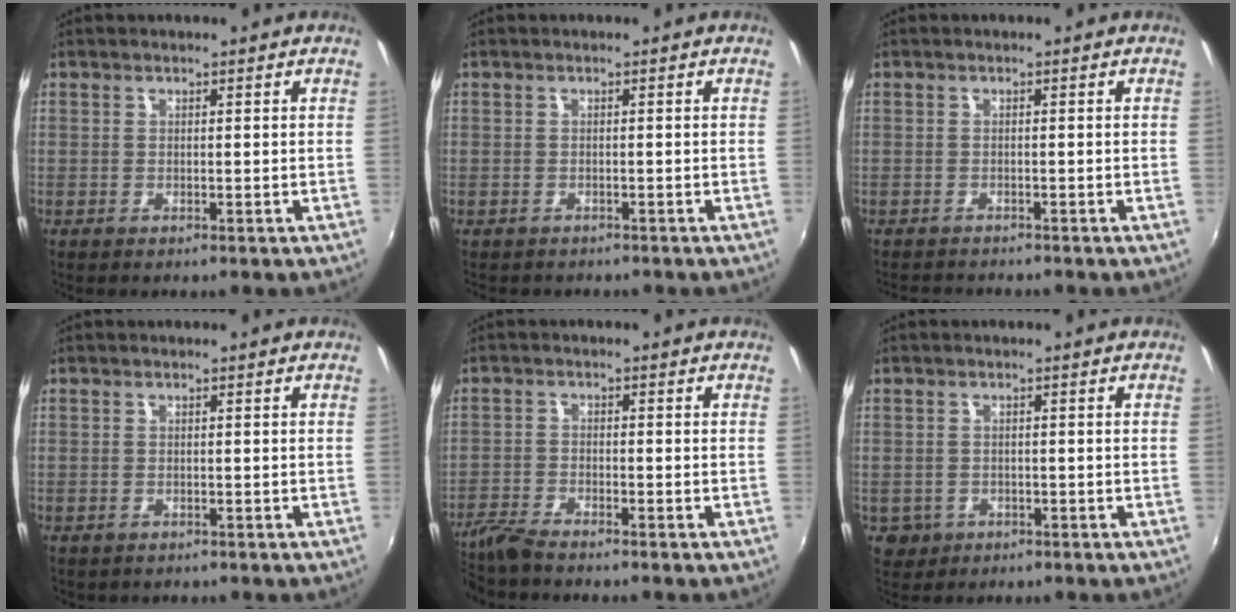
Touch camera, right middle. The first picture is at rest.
{"total": 1.3, "force": [-1.0, 0.9, -0.1], "torque": [-0.005, 0.000, -0.015]}
{"total": 3.2, "force": [-3.1, 0.4, 0.7], "torque": [-0.023, -0.018, -0.053]}
{"total": 0.7, "force": [-0.3, 0.6, 0.1], "torque": [-0.004, -0.003, -0.003]}
{"total": 4.7, "force": [-4.4, 0.4, 1.7], "torque": [-0.050, -0.013, -0.091]}
{"total": 3.8, "force": [-1.1, 3.5, 1.1], "torque": [-0.032, -0.004, -0.010]}